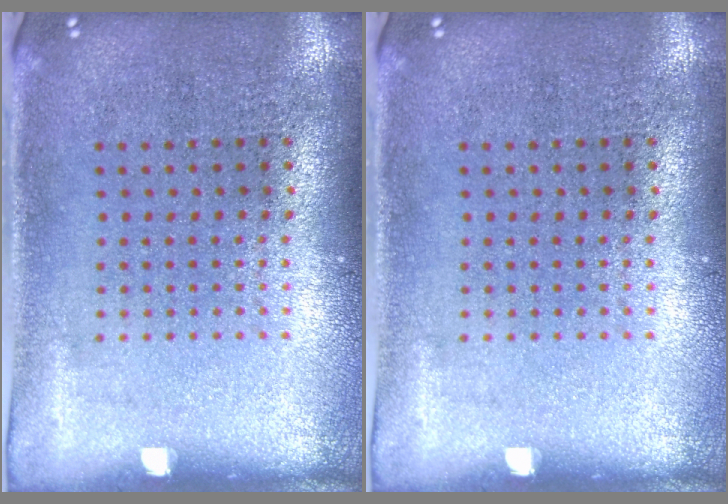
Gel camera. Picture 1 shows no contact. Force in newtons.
{"total": 0.0}